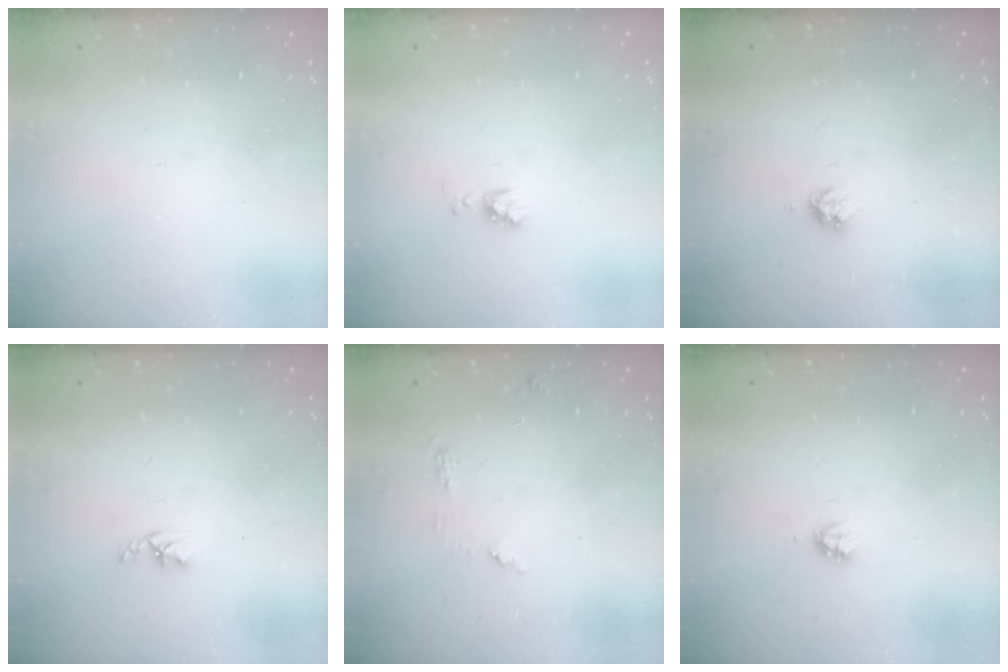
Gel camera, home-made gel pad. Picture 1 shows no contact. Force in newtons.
{"total": 4.3, "press": 4.2, "slide": 0.7}
{"total": 3.0, "press": 3.0, "slide": 0.3}
{"total": 2.7, "press": 2.7, "slide": 0.5}
{"total": 3.9, "press": 3.9, "slide": 0.3}
{"total": 2.2, "press": 2.2, "slide": 0.3}